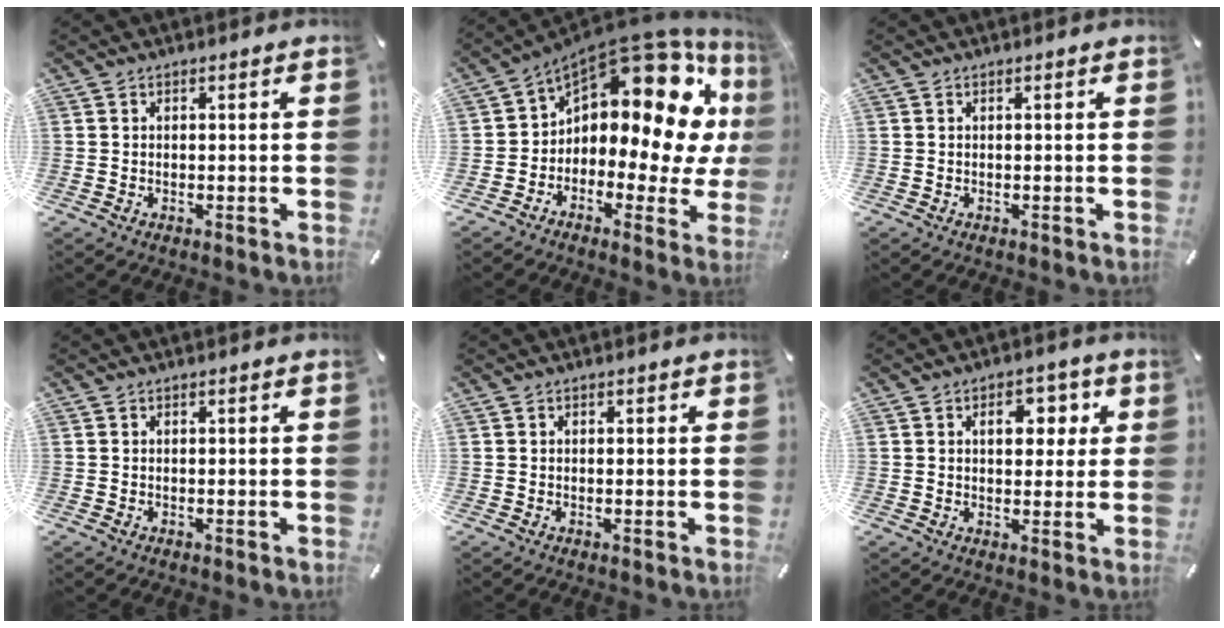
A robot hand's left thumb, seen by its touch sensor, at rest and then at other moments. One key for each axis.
{"total": 16.3, "fx": 7.0, "fy": 7.6, "fz": 12.7, "tx": -0.195, "ty": -0.073, "tz": 0.105}
{"total": 0.0}
{"total": 0.0}
{"total": 0.5, "fx": 0.0, "fy": 0.5, "fz": 0.2, "tx": -0.004, "ty": 0.002, "tz": -0.001}
{"total": 7.4, "fx": 2.2, "fy": 5.2, "fz": 4.9, "tx": -0.048, "ty": -0.008, "tz": 0.023}